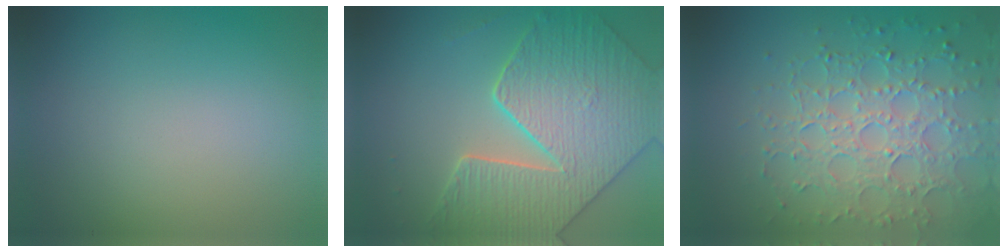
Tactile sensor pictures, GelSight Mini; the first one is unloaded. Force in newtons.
{"total": 6.0, "press": 5.4, "slide": 2.6}
{"total": 6.0, "press": 5.0, "slide": 3.3}